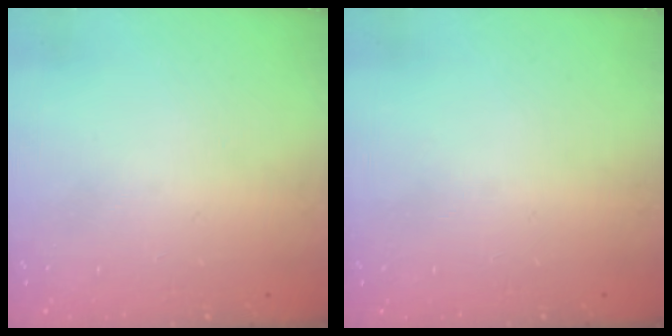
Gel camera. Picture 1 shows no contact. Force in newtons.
{"total": 0.0}